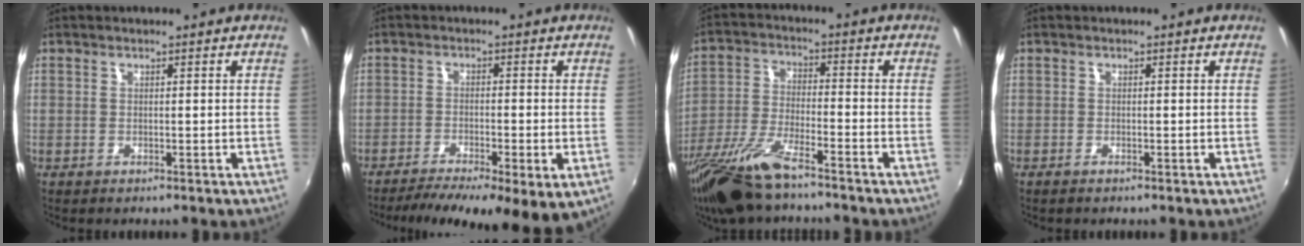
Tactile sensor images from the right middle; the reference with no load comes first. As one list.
[{"total": 12.3, "force": [-6.8, 3.2, 9.7], "torque": [-0.171, -0.035, -0.103]}, {"total": 14.2, "force": [-10.9, 2.9, 8.6], "torque": [-0.184, -0.035, -0.209]}, {"total": 0.7, "force": [-0.6, -0.1, 0.4], "torque": [-0.008, -0.003, -0.013]}]